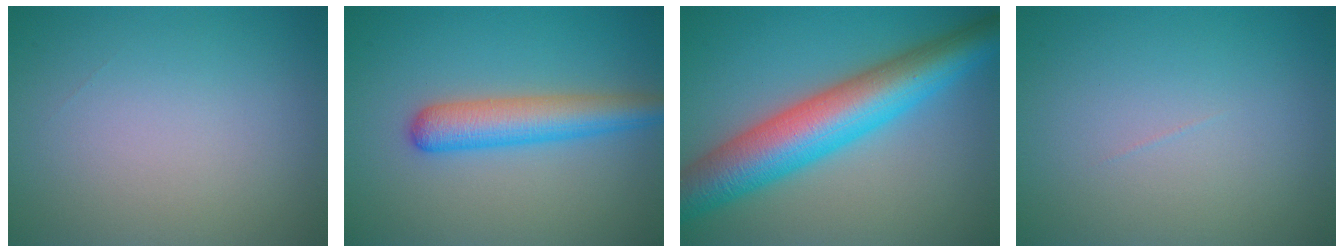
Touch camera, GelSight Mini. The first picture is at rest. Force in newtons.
{"total": 4.6, "press": 4.6, "slide": 0.2}
{"total": 10.0, "press": 10.0, "slide": 0.3}
{"total": 0.0}